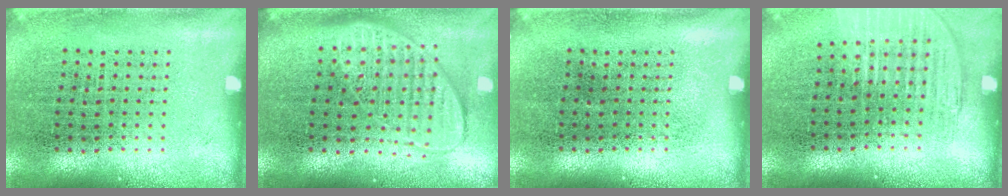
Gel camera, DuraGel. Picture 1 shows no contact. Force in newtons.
{"total": 2.0, "press": 1.5, "slide": 1.2}
{"total": 0.0}
{"total": 1.2, "press": 1.1, "slide": 0.4}